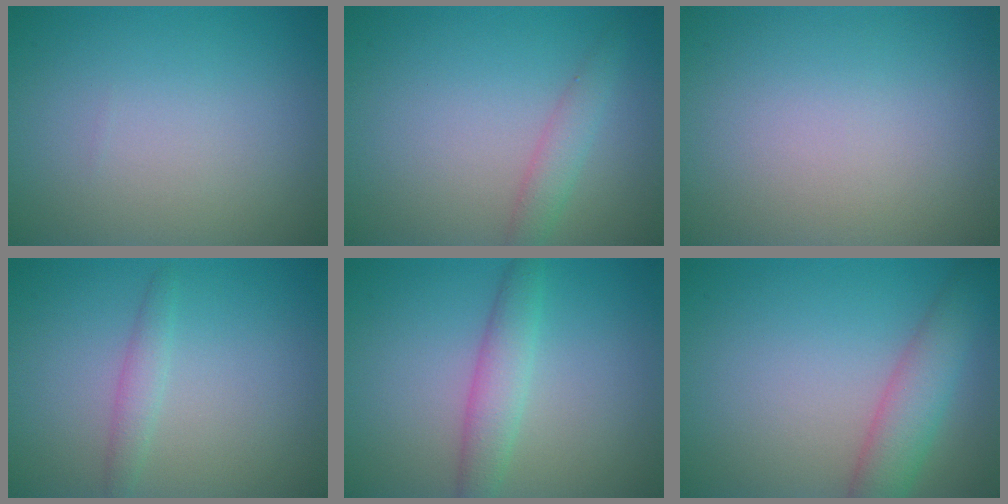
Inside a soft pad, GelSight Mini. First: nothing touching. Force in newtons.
{"total": 1.9, "press": 1.9, "slide": 0.2}
{"total": 0.0}
{"total": 1.5, "press": 1.5, "slide": 0.0}
{"total": 2.9, "press": 2.9, "slide": 0.2}
{"total": 4.2, "press": 4.2, "slide": 0.3}